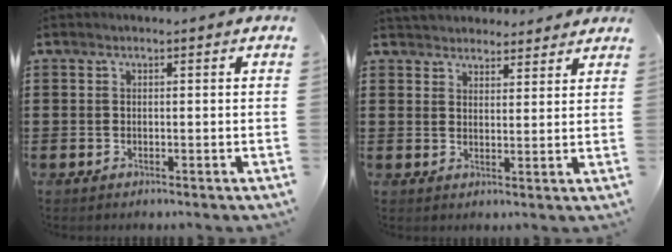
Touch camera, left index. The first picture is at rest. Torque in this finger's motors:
{"motor_torque": [2.14, 0.00, -0.03, -0.09]}